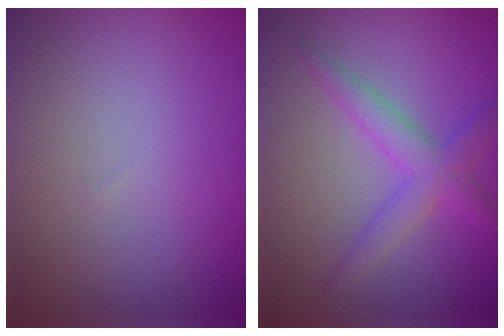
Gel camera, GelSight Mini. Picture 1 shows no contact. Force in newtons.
{"total": 3.1, "press": 3.1, "slide": 0.1}